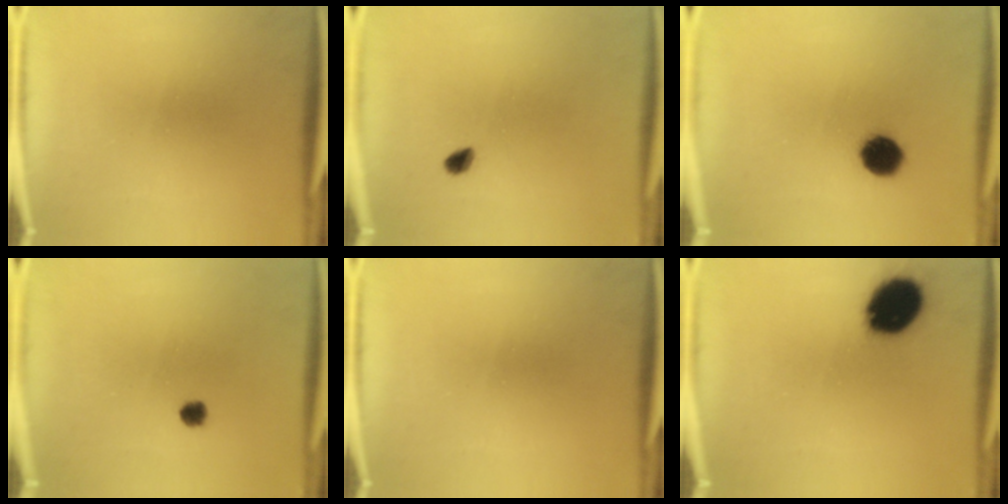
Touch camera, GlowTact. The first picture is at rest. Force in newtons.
{"total": 1.7}
{"total": 7.2}
{"total": 1.7}
{"total": 0.0}
{"total": 14.8}